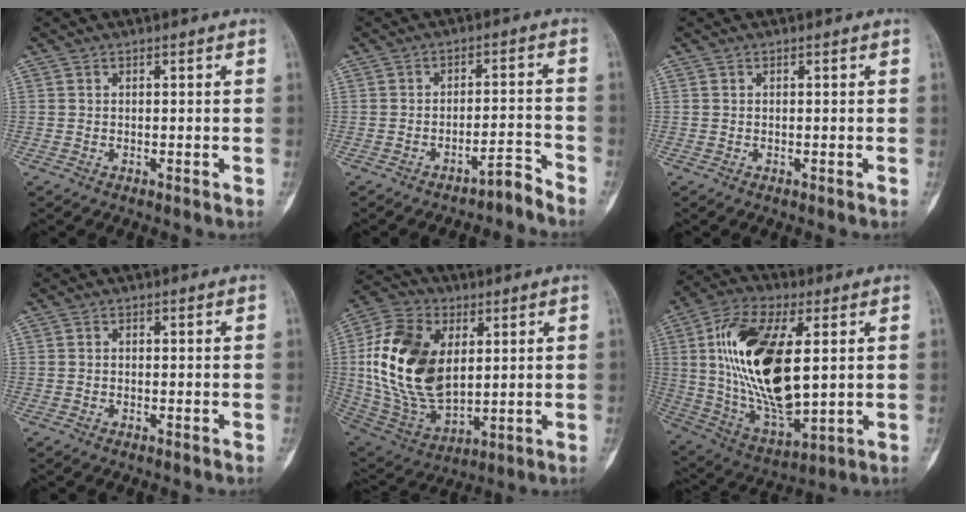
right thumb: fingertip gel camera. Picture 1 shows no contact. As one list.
[{"total": 3.5, "force": [-3.4, 0.1, 0.8], "torque": [-0.010, 0.050, -0.050]}, {"total": 0.0}, {"total": 0.6, "force": [-0.1, 0.5, 0.4], "torque": [-0.007, 0.002, -0.003]}, {"total": 22.2, "force": [3.7, 13.8, 17.0], "torque": [-0.323, -0.017, 0.076]}, {"total": 24.0, "force": [3.8, 11.1, 20.9], "torque": [-0.399, -0.012, 0.076]}]